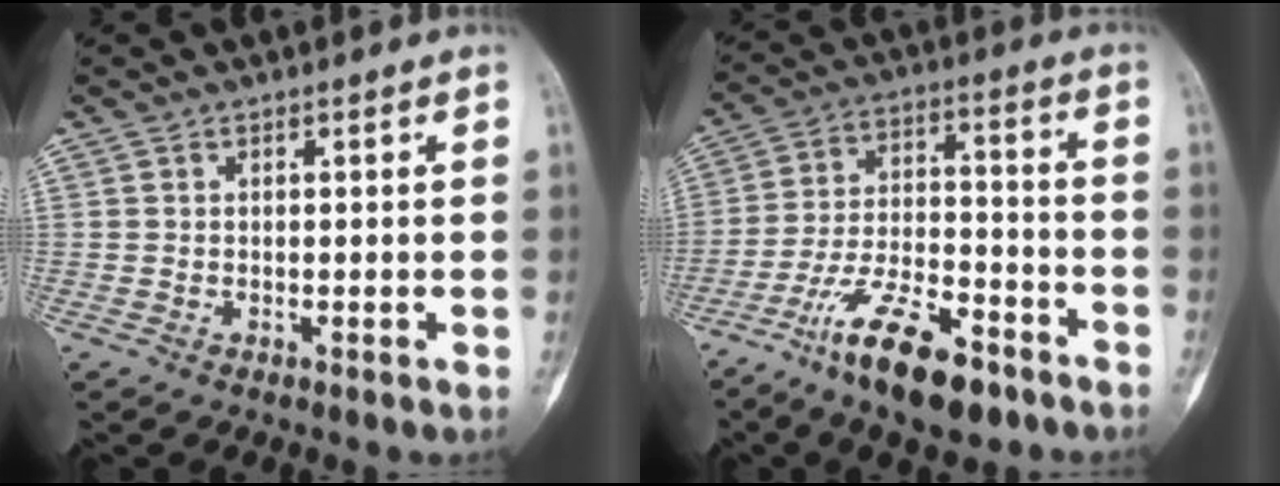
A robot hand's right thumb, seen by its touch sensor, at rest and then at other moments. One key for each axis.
{"total": 15.3, "fx": -10.0, "fy": 5.5, "fz": 10.2, "tx": -0.173, "ty": 0.063, "tz": -0.179}